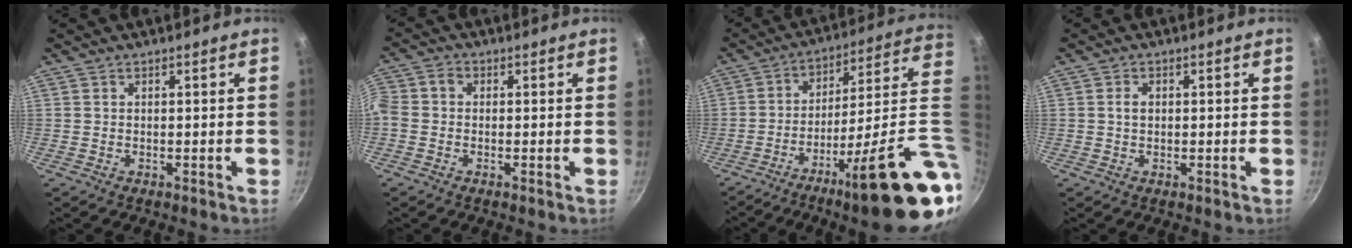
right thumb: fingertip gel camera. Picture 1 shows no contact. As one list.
[{"total": 5.0, "force": [-0.7, 3.9, 3.0], "torque": [-0.077, 0.018, -0.032]}, {"total": 25.4, "force": [-9.2, 3.0, 23.5], "torque": [-0.287, 0.035, -0.140]}, {"total": 1.9, "force": [0.2, 1.4, 1.3], "torque": [-0.018, 0.005, 0.003]}]